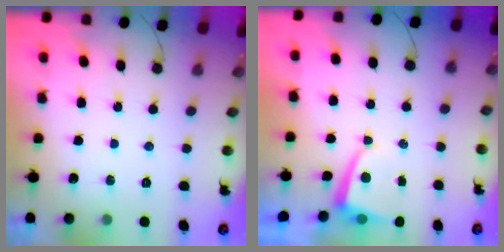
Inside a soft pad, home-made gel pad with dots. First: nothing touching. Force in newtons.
{"total": 2.0, "press": 2.0, "slide": 0.3}